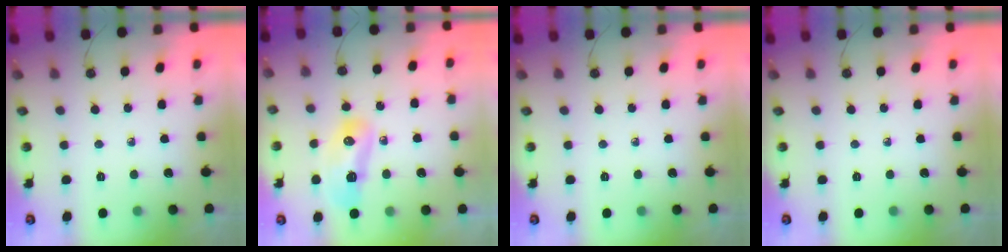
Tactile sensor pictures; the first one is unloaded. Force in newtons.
{"total": 9.3, "press": 9.2, "slide": 1.8}
{"total": 0.0}
{"total": 0.0}